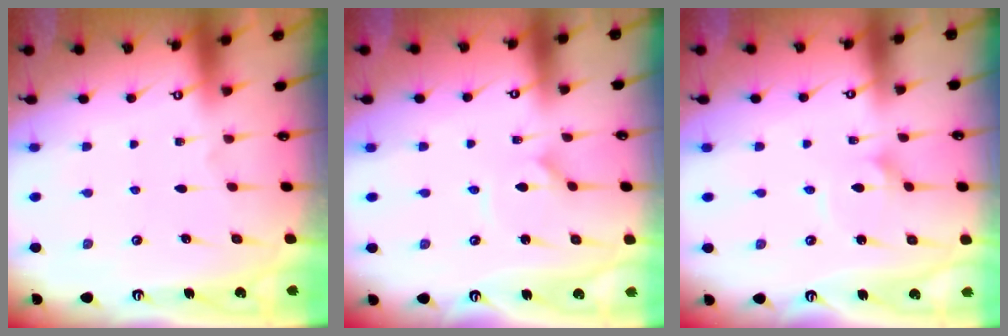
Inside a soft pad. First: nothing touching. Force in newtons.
{"total": 1.0, "press": 1.0, "slide": 0.2}
{"total": 2.2, "press": 2.2, "slide": 0.1}